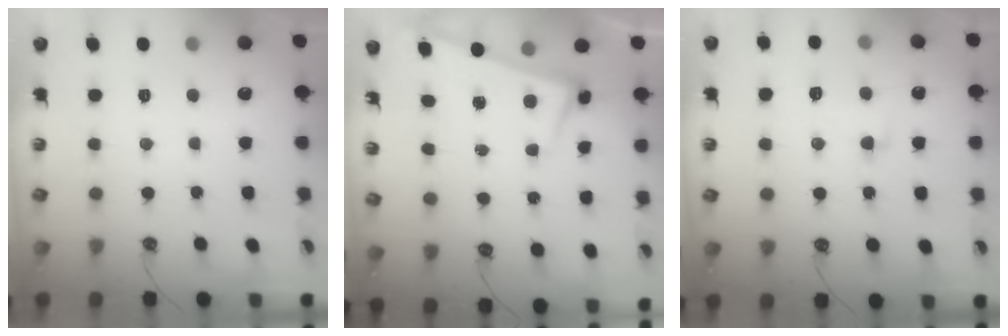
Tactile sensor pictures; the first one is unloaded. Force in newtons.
{"total": 2.9, "press": 2.9, "slide": 0.4}
{"total": 3.0, "press": 2.7, "slide": 1.3}